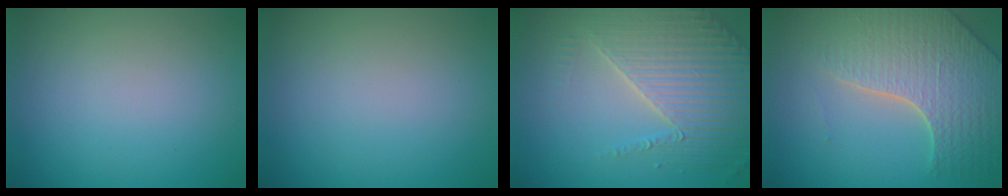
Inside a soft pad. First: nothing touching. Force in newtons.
{"total": 0.0}
{"total": 4.8, "press": 4.3, "slide": 2.2}
{"total": 5.5, "press": 4.8, "slide": 2.6}